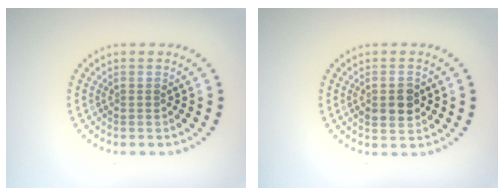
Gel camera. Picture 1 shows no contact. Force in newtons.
{"total": 3.0, "press": 3.0, "slide": 0.2}